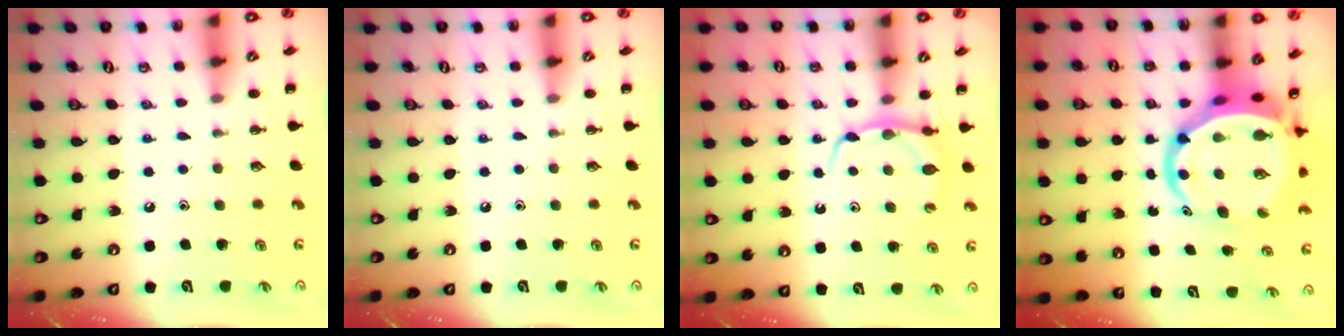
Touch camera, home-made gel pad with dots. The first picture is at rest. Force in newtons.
{"total": 0.0}
{"total": 6.5, "press": 6.5, "slide": 0.3}
{"total": 10.5, "press": 10.1, "slide": 2.9}